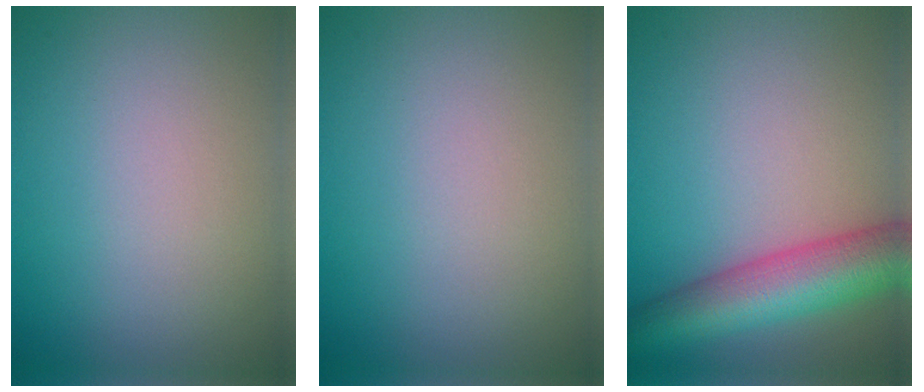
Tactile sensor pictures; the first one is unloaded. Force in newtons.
{"total": 0.0}
{"total": 8.4, "press": 8.4, "slide": 0.3}